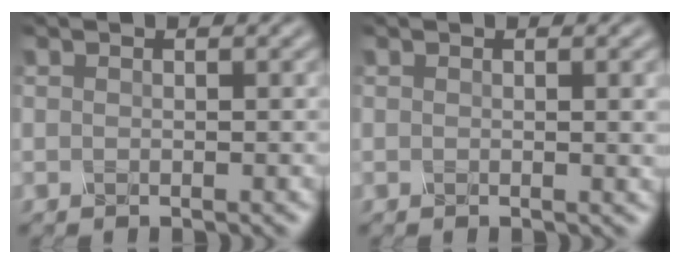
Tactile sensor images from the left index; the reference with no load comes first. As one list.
[{"total": 2.0, "force": [0.3, 0.6, 1.9], "torque": [-0.016, 0.002, -0.001]}]